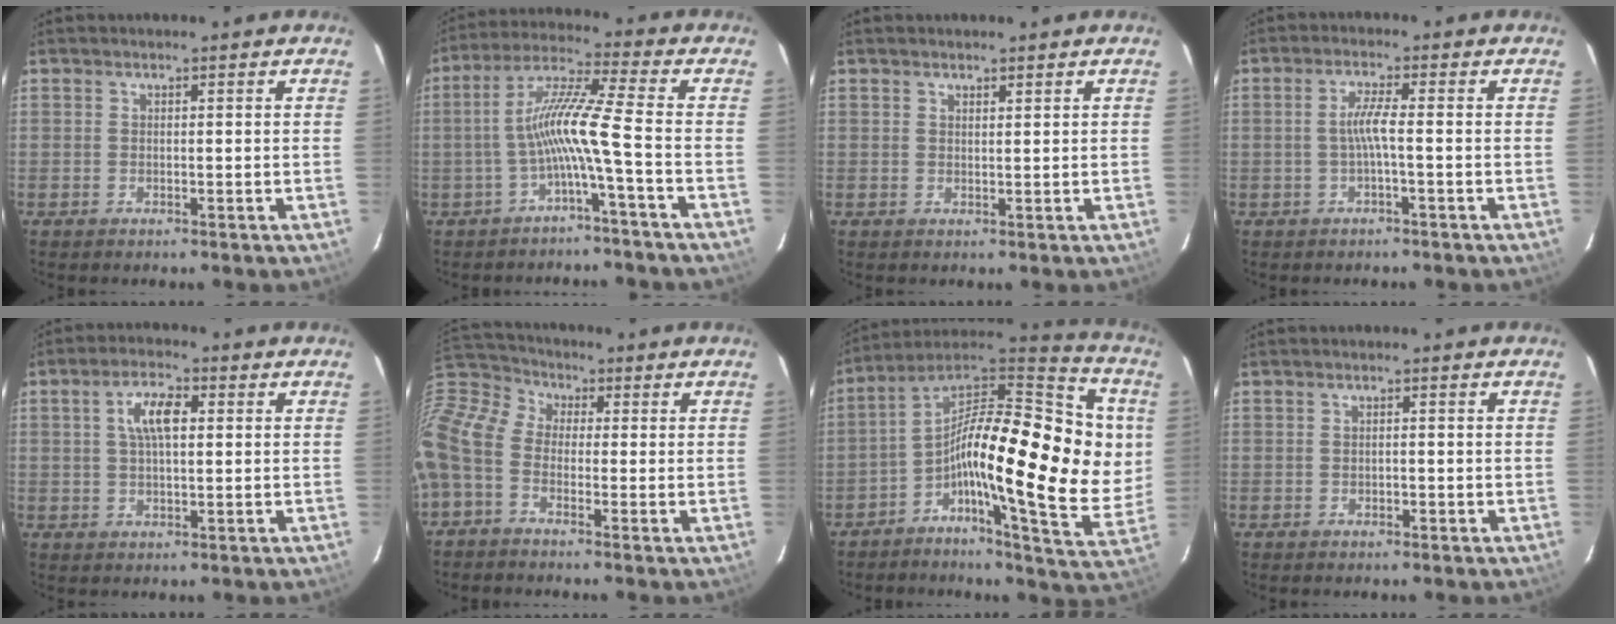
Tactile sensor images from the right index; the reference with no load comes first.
{"total": 8.8, "force": [-3.1, -1.4, 8.1], "torque": [-0.169, 0.011, -0.056]}
{"total": 1.0, "force": [0.9, 0.2, 0.3], "torque": [-0.008, 0.000, 0.016]}
{"total": 3.1, "force": [-0.9, -0.4, 2.9], "torque": [-0.060, 0.002, -0.016]}
{"total": 5.9, "force": [1.3, 2.5, 5.2], "torque": [-0.100, 0.015, 0.025]}
{"total": 10.8, "force": [-2.8, 7.1, 7.7], "torque": [-0.172, 0.014, -0.073]}
{"total": 26.8, "force": [0.7, 9.0, 25.2], "torque": [-0.403, 0.024, -0.012]}
{"total": 0.7, "force": [-0.4, 0.4, 0.5], "torque": [-0.006, 0.003, -0.006]}